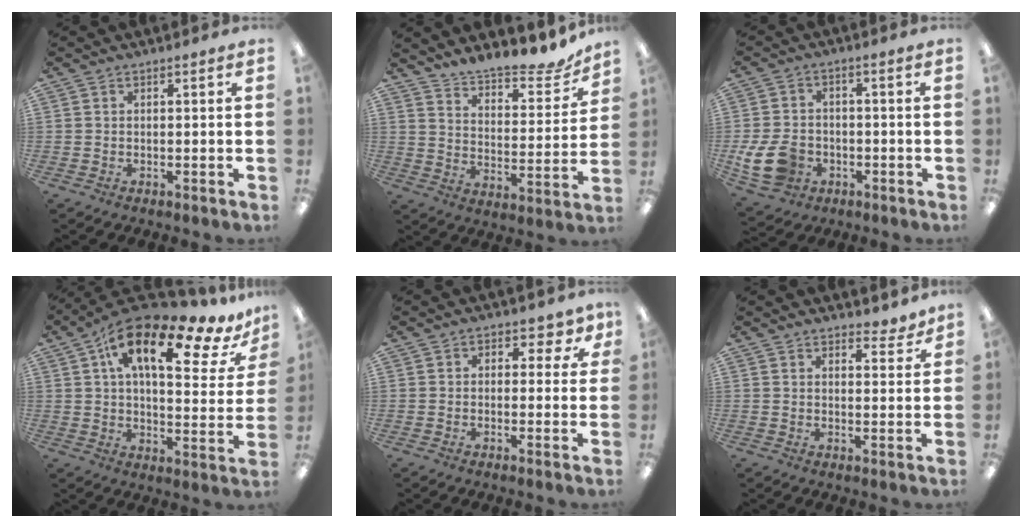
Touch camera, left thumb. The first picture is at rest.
{"total": 9.6, "force": [9.1, 2.3, 2.2], "torque": [-0.033, -0.083, 0.155]}
{"total": 10.1, "force": [-3.4, 7.6, 5.7], "torque": [-0.125, 0.016, -0.061]}
{"total": 18.9, "force": [10.5, 7.3, 13.9], "torque": [-0.226, -0.045, 0.169]}
{"total": 3.5, "force": [1.2, 2.7, 1.9], "torque": [-0.018, 0.000, 0.017]}
{"total": 3.8, "force": [3.5, 1.2, 0.7], "torque": [0.013, -0.028, 0.060]}